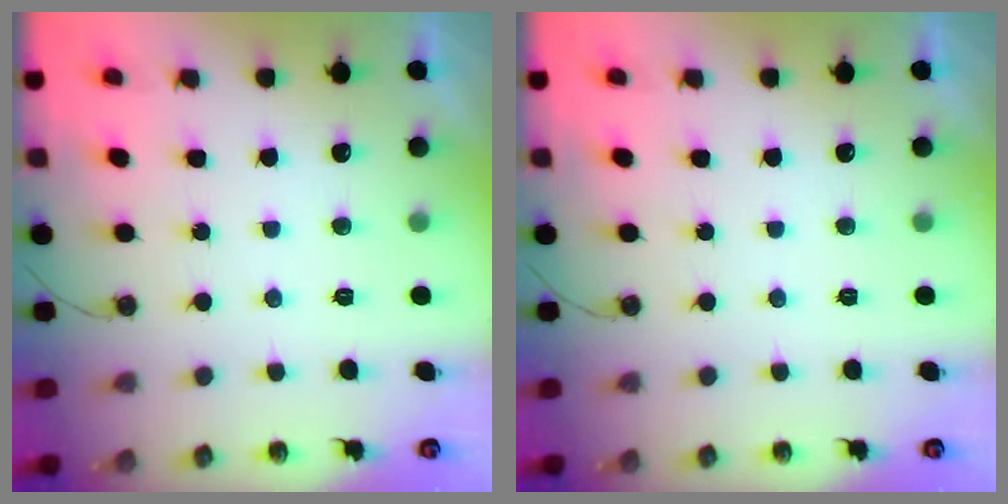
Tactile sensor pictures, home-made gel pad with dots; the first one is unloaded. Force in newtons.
{"total": 0.0}